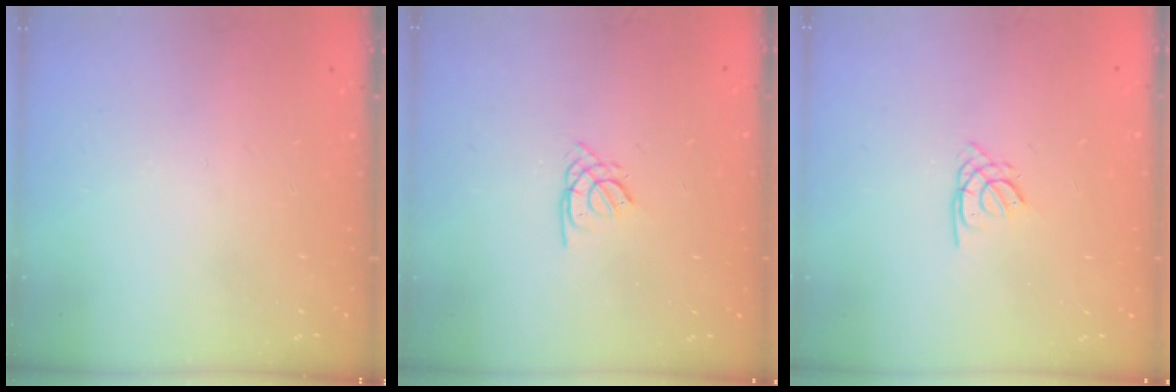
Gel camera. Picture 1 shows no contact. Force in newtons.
{"total": 1.3, "press": 1.3, "slide": 0.4}
{"total": 1.3, "press": 1.3, "slide": 0.4}